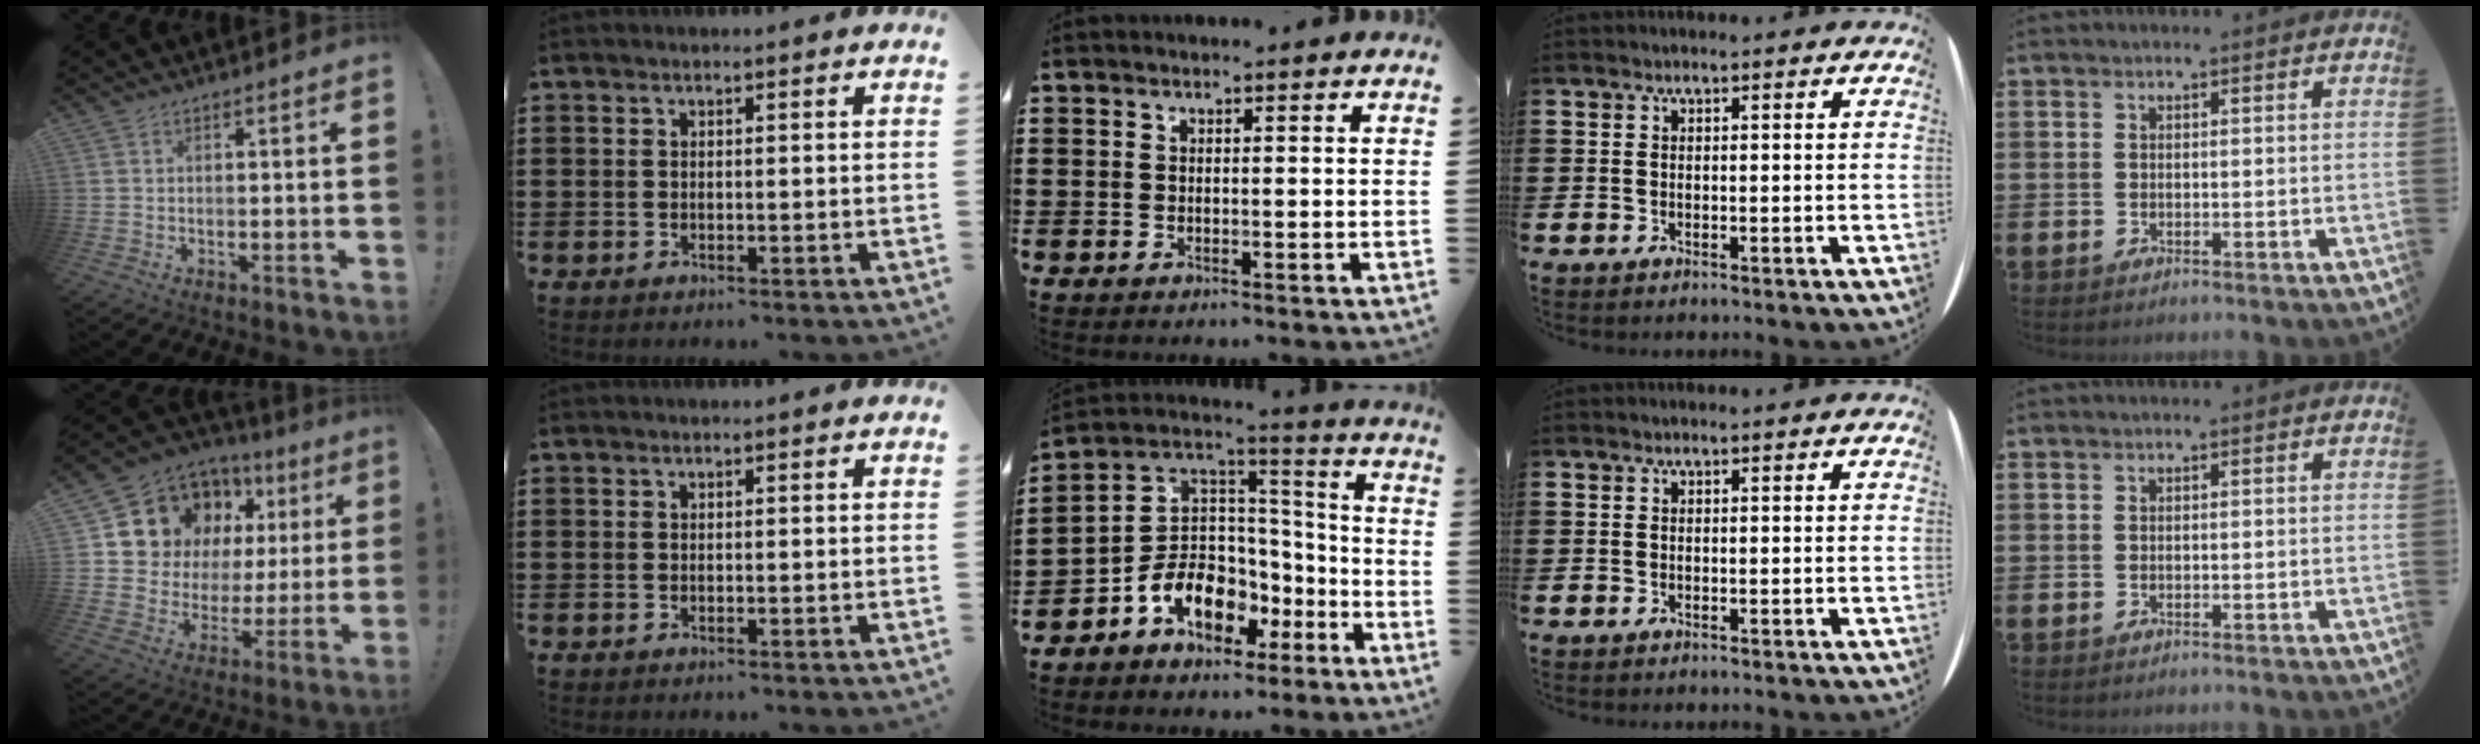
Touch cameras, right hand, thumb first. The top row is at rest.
{"thumb": {"total": 11.7, "force": [7.8, 7.7, 4.1], "torque": [-0.067, -0.073, 0.152]}, "middle": {"total": 9.8, "force": [-5.5, 6.9, 4.3], "torque": [-0.106, 0.006, -0.104]}}